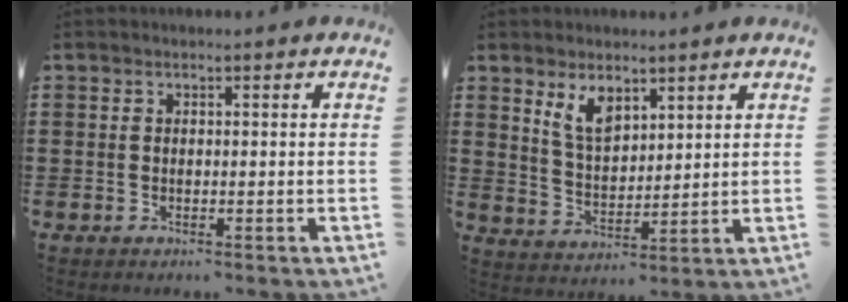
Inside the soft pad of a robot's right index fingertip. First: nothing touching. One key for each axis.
{"total": 5.4, "fx": 3.5, "fy": 2.5, "fz": 3.2, "tx": -0.073, "ty": -0.001, "tz": 0.064}